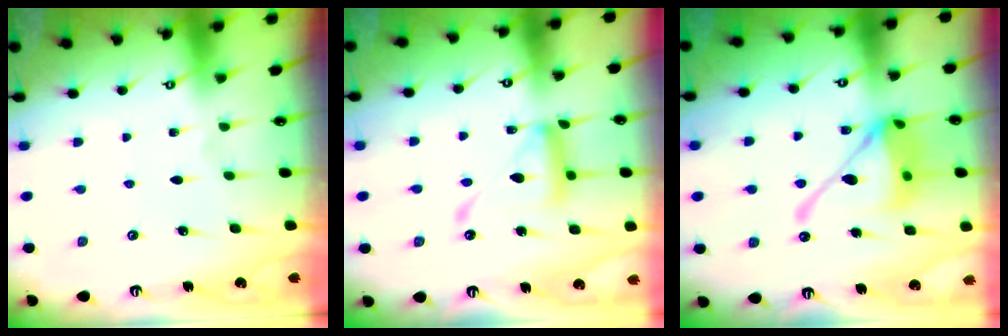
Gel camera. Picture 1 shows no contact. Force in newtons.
{"total": 14.8, "press": 14.8, "slide": 1.3}
{"total": 16.3, "press": 16.2, "slide": 2.1}